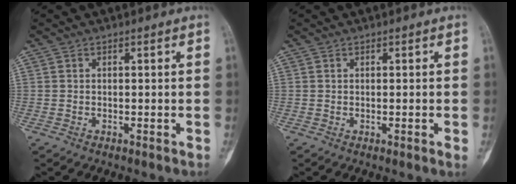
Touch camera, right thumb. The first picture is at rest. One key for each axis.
{"total": 0.9, "fx": 0.0, "fy": 0.2, "fz": 0.9, "tx": -0.010, "ty": 0.000, "tz": -0.001}